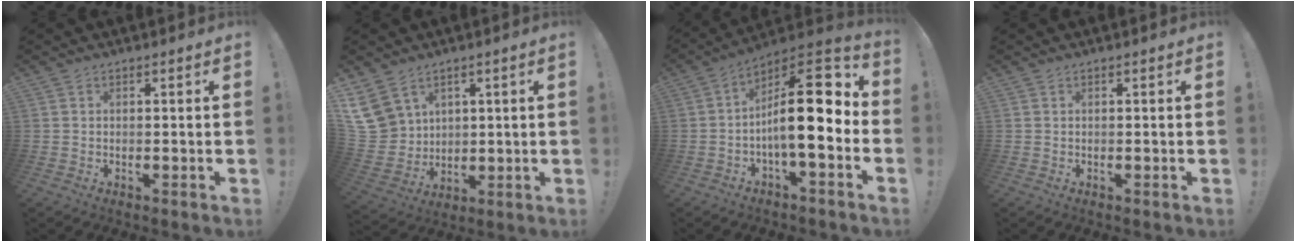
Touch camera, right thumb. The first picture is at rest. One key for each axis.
{"total": 11.3, "fx": 6.7, "fy": 8.2, "fz": 3.9, "tx": -0.085, "ty": -0.041, "tz": 0.138}
{"total": 19.3, "fx": -0.1, "fy": 6.3, "fz": 18.2, "tx": -0.284, "ty": 0.002, "tz": 0.000}
{"total": 0.0}